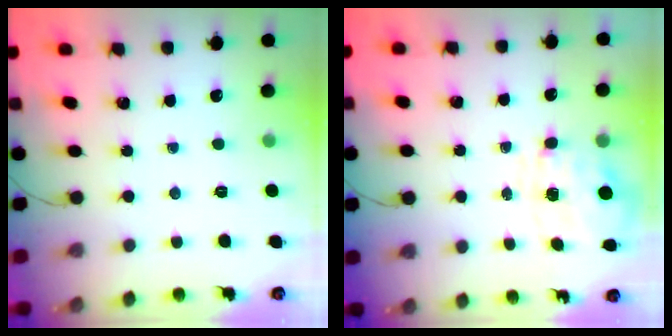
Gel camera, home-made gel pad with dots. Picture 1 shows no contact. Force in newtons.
{"total": 1.5, "press": 1.4, "slide": 0.3}